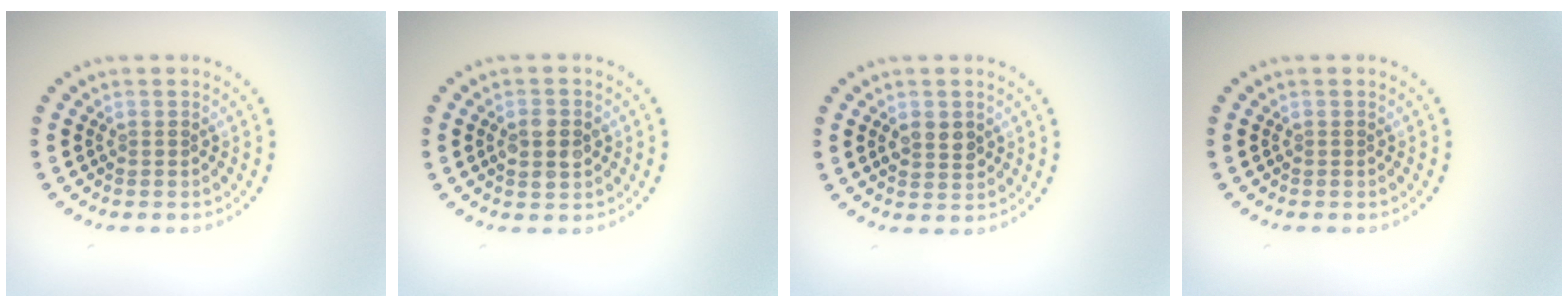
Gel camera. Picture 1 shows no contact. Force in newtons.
{"total": 2.7, "press": 2.7, "slide": 0.1}
{"total": 2.1, "press": 2.0, "slide": 0.3}
{"total": 0.0}